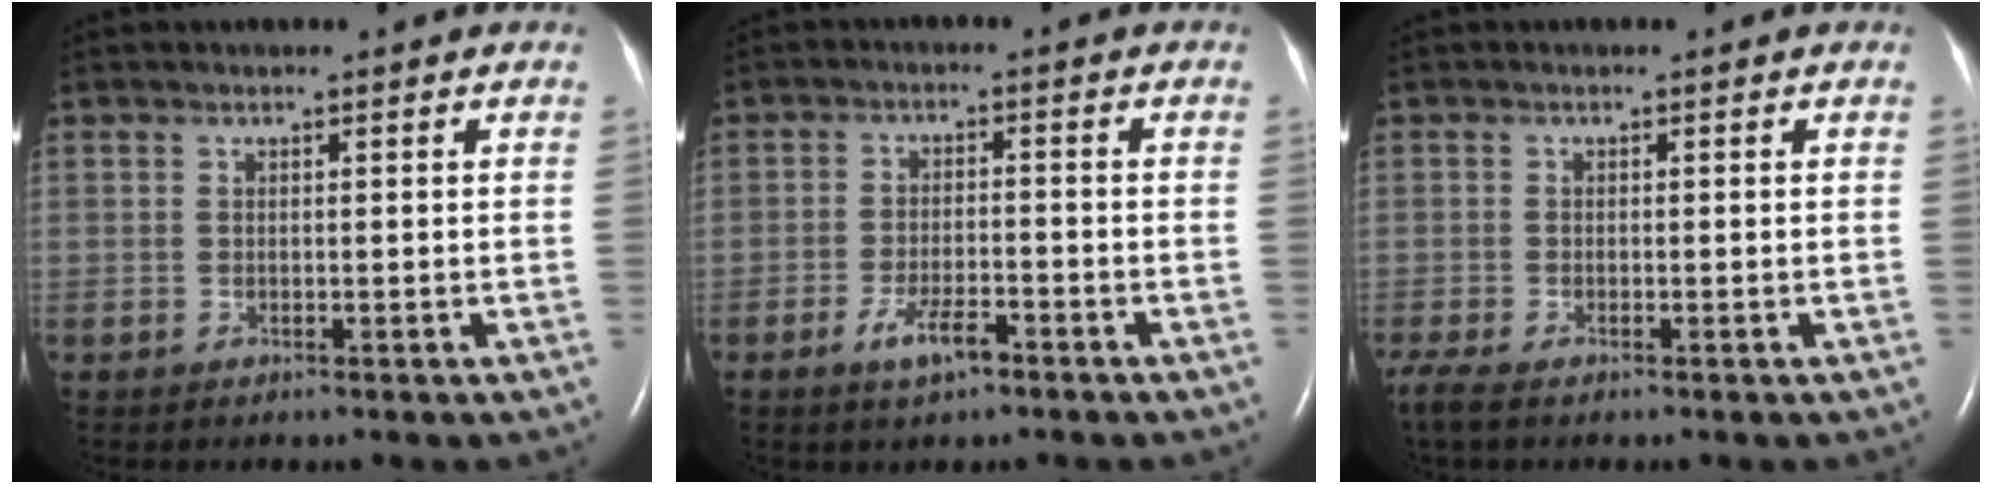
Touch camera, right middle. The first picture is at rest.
{"total": 4.7, "force": [-3.0, 1.2, 3.4], "torque": [-0.072, -0.002, -0.051]}
{"total": 3.3, "force": [-2.5, 0.8, 2.0], "torque": [-0.046, -0.012, -0.048]}